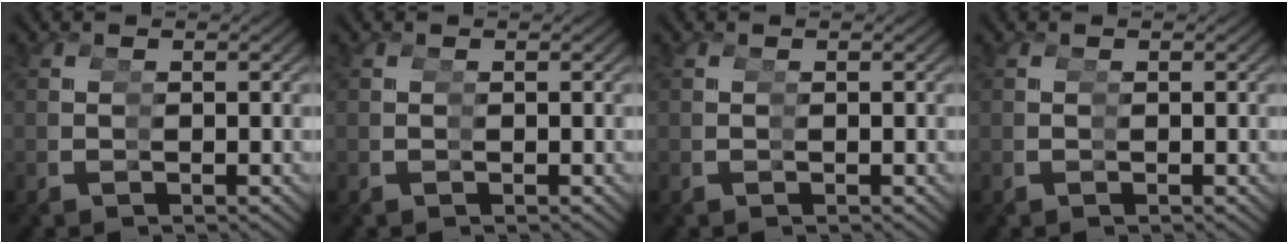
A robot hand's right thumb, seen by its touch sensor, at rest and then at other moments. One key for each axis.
{"total": 0.0}
{"total": 0.0}
{"total": 0.0}